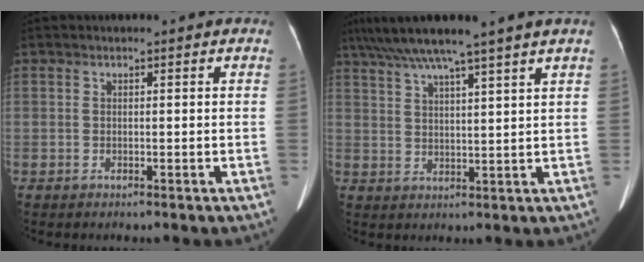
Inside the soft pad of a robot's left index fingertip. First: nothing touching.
{"total": 10.1, "force": [8.0, -1.5, 6.0], "torque": [-0.104, 0.023, 0.121]}